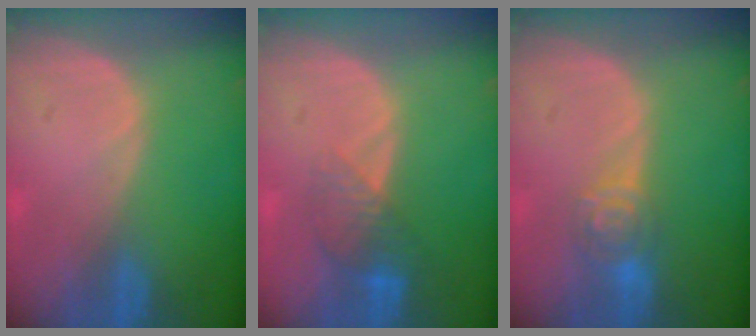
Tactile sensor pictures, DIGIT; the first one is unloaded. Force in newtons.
{"total": 4.2, "press": 3.7, "slide": 1.9}
{"total": 4.6, "press": 4.2, "slide": 1.9}